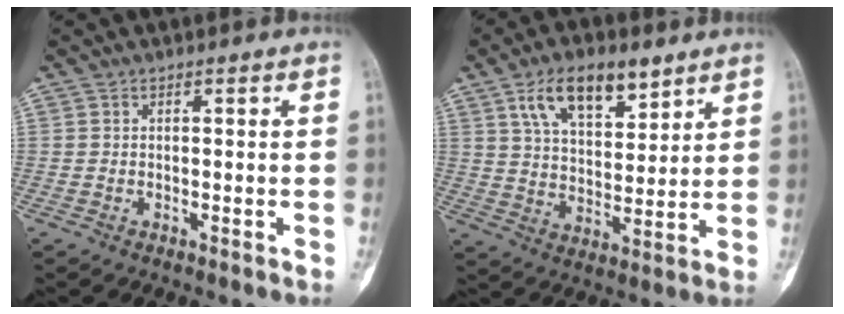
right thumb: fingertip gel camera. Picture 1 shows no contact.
{"total": 13.0, "force": [7.5, 6.1, 8.6], "torque": [-0.121, -0.032, 0.136]}